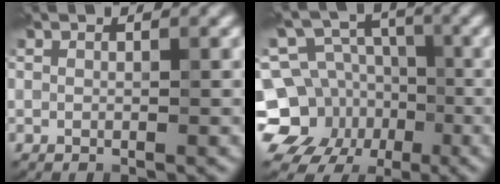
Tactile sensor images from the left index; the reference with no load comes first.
{"total": 12.4, "force": [-4.6, 11.0, 3.4], "torque": [-0.067, -0.015, -0.097]}